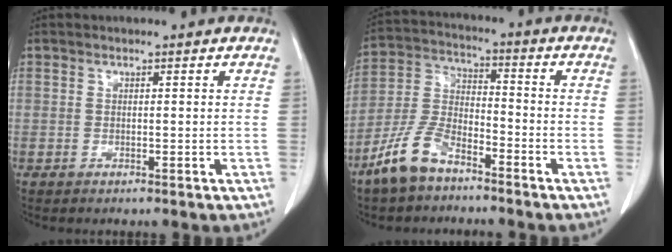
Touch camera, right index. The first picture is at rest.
{"total": 9.6, "force": [-6.8, 3.7, 5.6], "torque": [-0.134, -0.005, -0.144]}